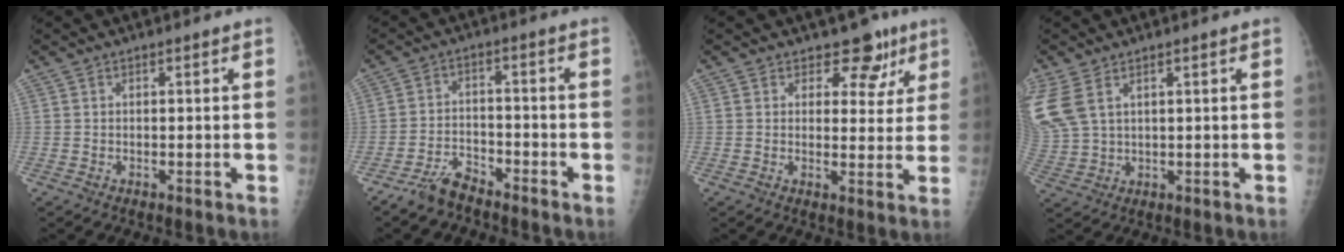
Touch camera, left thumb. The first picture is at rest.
{"total": 5.1, "force": [-4.6, 1.8, 1.6], "torque": [-0.028, 0.020, -0.087]}
{"total": 6.3, "force": [4.3, 4.2, 2.0], "torque": [0.014, -0.020, 0.049]}
{"total": 8.7, "force": [4.0, 4.9, 6.0], "torque": [-0.162, -0.001, 0.093]}